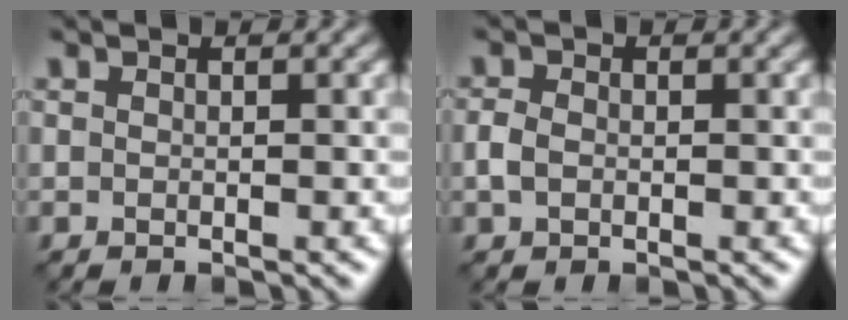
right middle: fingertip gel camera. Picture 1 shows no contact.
{"total": 1.6, "force": [-0.3, 1.2, 1.0], "torque": [-0.020, 0.001, -0.009]}